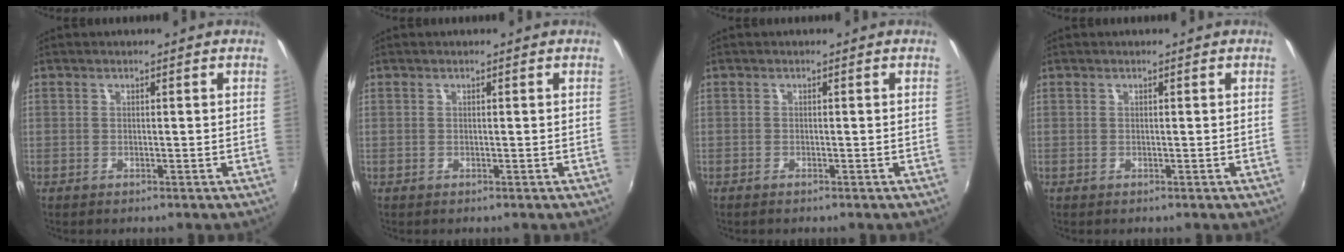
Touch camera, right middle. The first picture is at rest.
{"total": 0.0}
{"total": 0.6, "force": [-0.6, 0.0, 0.3], "torque": [-0.004, -0.003, -0.013]}
{"total": 0.0}